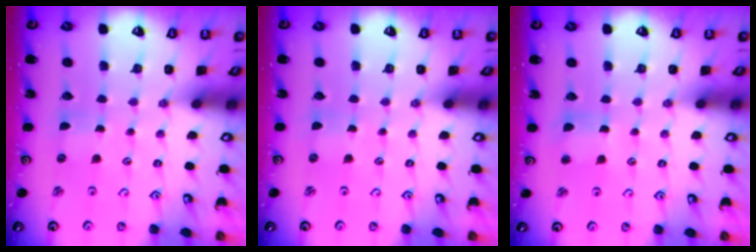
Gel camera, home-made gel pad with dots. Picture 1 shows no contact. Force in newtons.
{"total": 0.6, "press": 0.6, "slide": 0.1}
{"total": 2.9, "press": 2.9, "slide": 0.3}